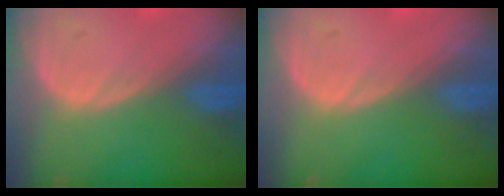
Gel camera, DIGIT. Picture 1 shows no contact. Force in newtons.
{"total": 0.0}